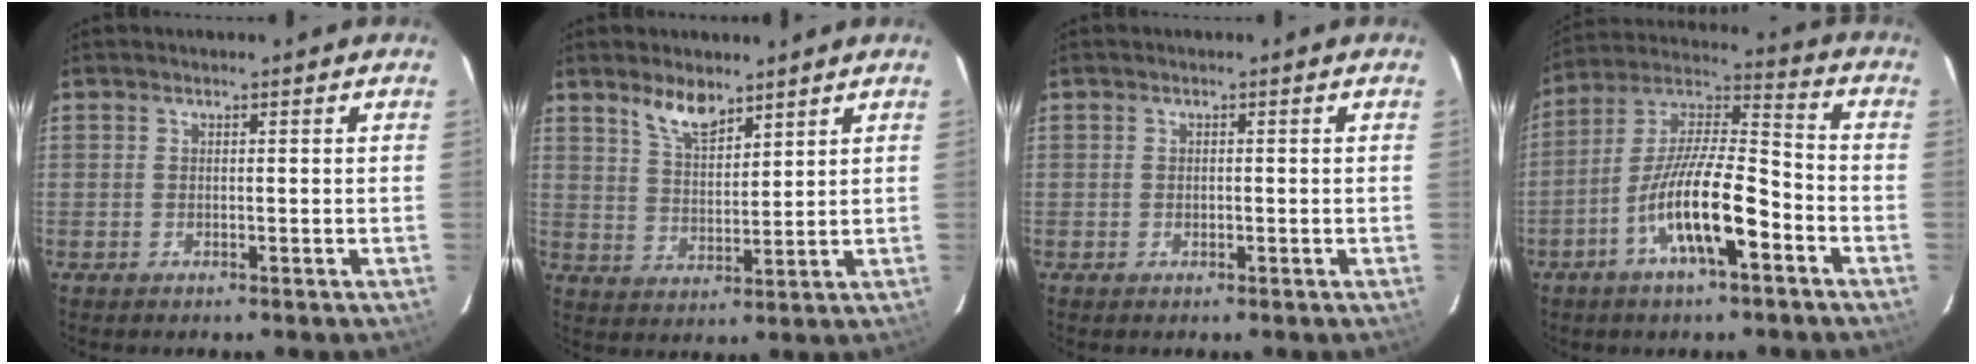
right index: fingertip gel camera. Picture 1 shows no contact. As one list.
[{"total": 6.5, "force": [4.9, 2.3, 3.5], "torque": [-0.060, 0.003, 0.097]}, {"total": 0.6, "force": [-0.2, 0.5, 0.2], "torque": [-0.003, 0.000, -0.002]}, {"total": 15.0, "force": [-6.8, 3.8, 12.8], "torque": [-0.243, -0.004, -0.129]}]